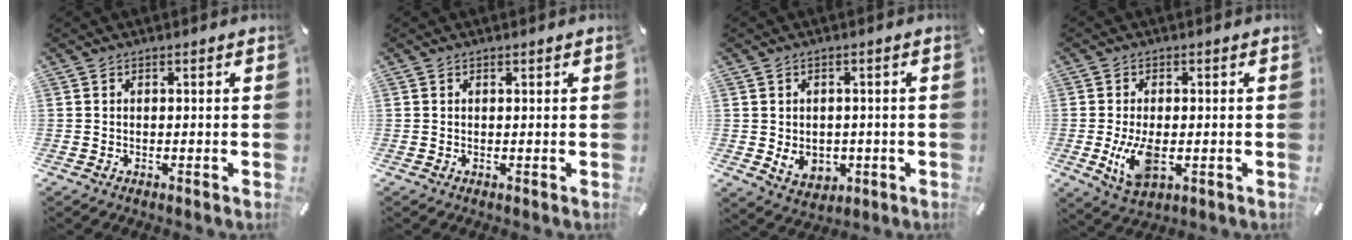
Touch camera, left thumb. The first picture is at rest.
{"total": 0.0}
{"total": 5.6, "force": [-0.6, 4.9, 2.6], "torque": [-0.037, -0.003, -0.011]}
{"total": 8.3, "force": [-1.2, 4.7, 6.7], "torque": [-0.148, -0.012, -0.022]}